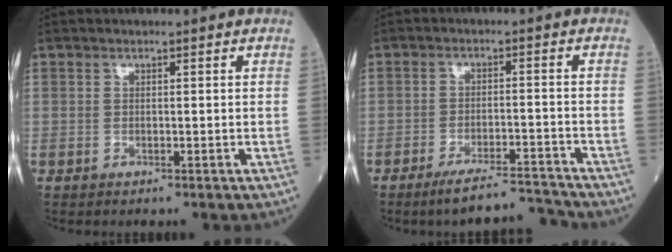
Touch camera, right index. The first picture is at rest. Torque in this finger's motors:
{"motor_torque": [-0.04, -0.27, 0.23, 0.06]}